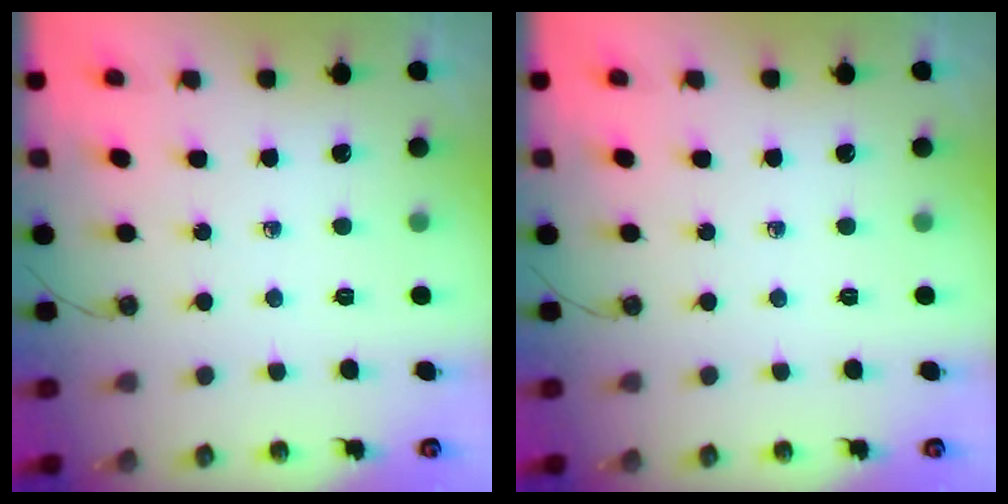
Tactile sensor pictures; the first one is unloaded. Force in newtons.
{"total": 0.0}